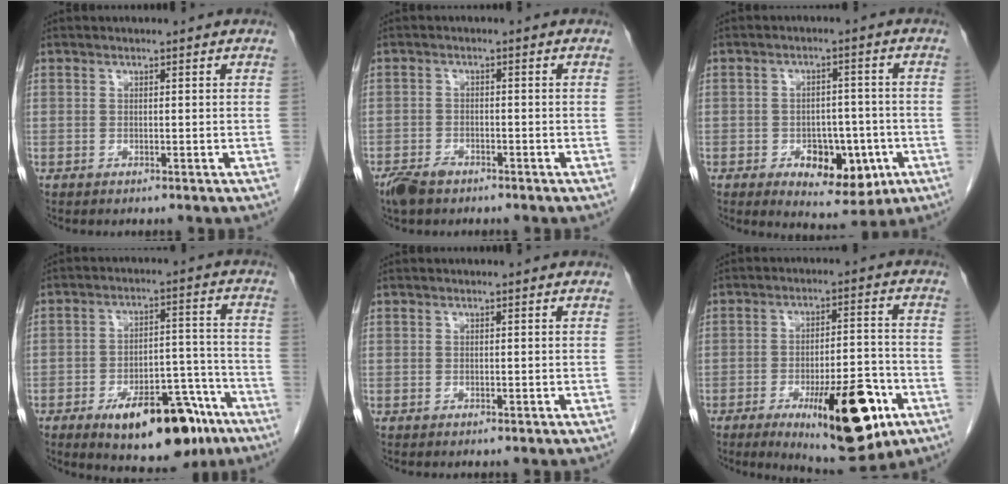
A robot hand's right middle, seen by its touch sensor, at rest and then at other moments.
{"total": 4.1, "force": [-3.1, 1.9, 1.9], "torque": [-0.039, -0.004, -0.052]}
{"total": 8.9, "force": [-3.3, 4.8, 6.7], "torque": [-0.086, 0.005, -0.035]}
{"total": 15.4, "force": [-9.5, 6.1, 10.5], "torque": [-0.125, 0.016, -0.133]}
{"total": 0.0}
{"total": 16.8, "force": [-7.8, 4.5, 14.1], "torque": [-0.175, -0.005, -0.103]}